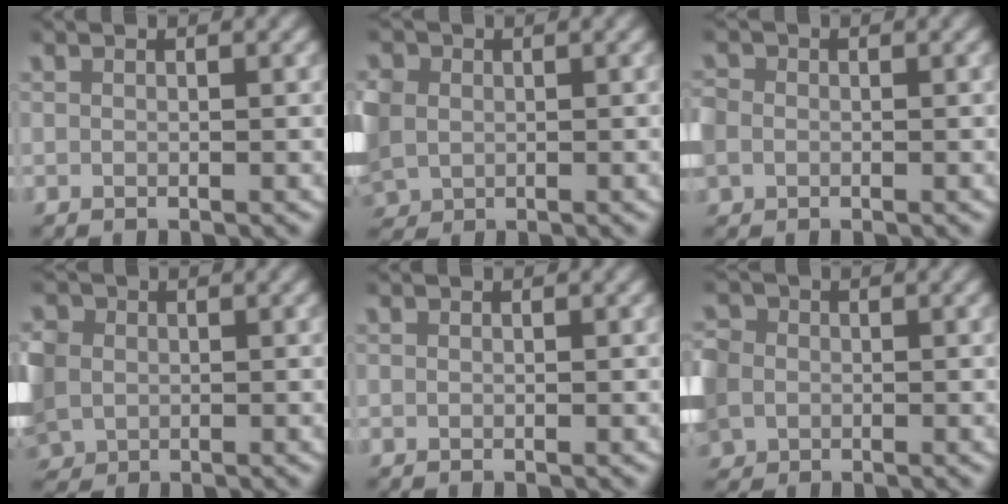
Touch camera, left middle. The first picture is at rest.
{"total": 4.4, "force": [-0.3, 3.9, 2.0], "torque": [-0.068, -0.016, 0.000]}
{"total": 3.3, "force": [-1.0, 2.9, 1.3], "torque": [-0.051, -0.015, -0.016]}
{"total": 5.2, "force": [-0.6, 4.7, 2.2], "torque": [-0.075, -0.022, -0.005]}
{"total": 0.0}
{"total": 7.5, "force": [-2.5, 6.6, 2.7], "torque": [-0.090, -0.035, -0.041]}